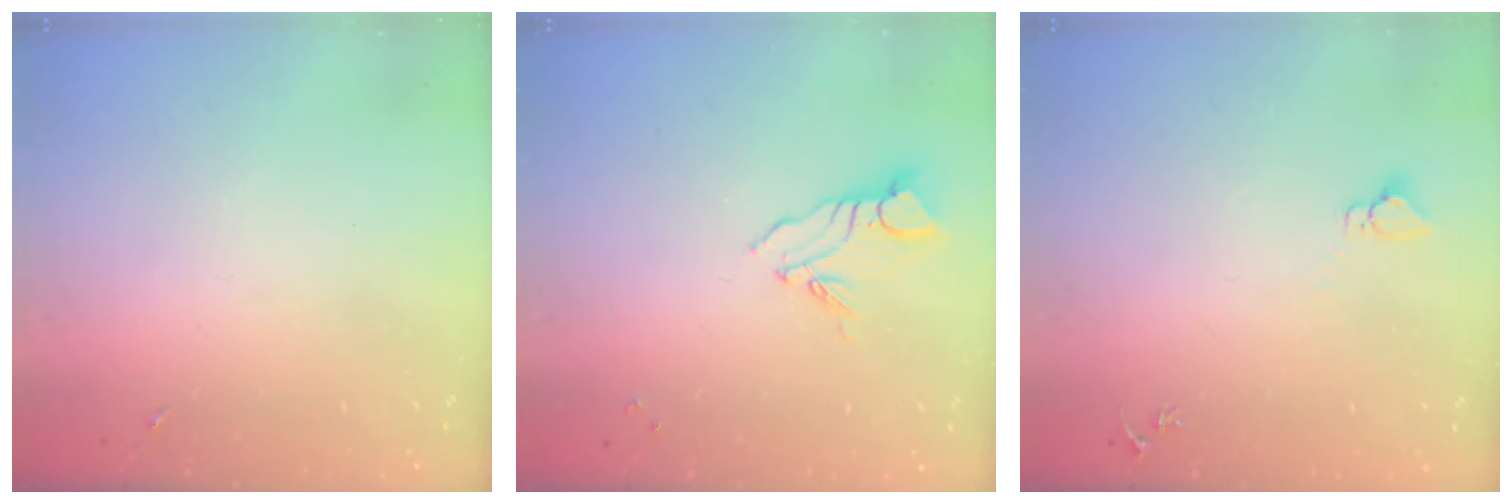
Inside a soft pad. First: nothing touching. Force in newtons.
{"total": 6.9, "press": 6.9, "slide": 0.7}
{"total": 2.9, "press": 2.9, "slide": 0.1}